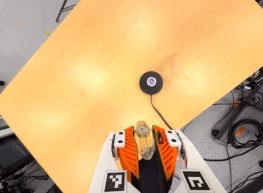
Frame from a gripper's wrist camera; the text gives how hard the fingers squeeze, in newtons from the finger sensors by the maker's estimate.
{"total": 20.1, "left": 22.4, "right": 17.8}